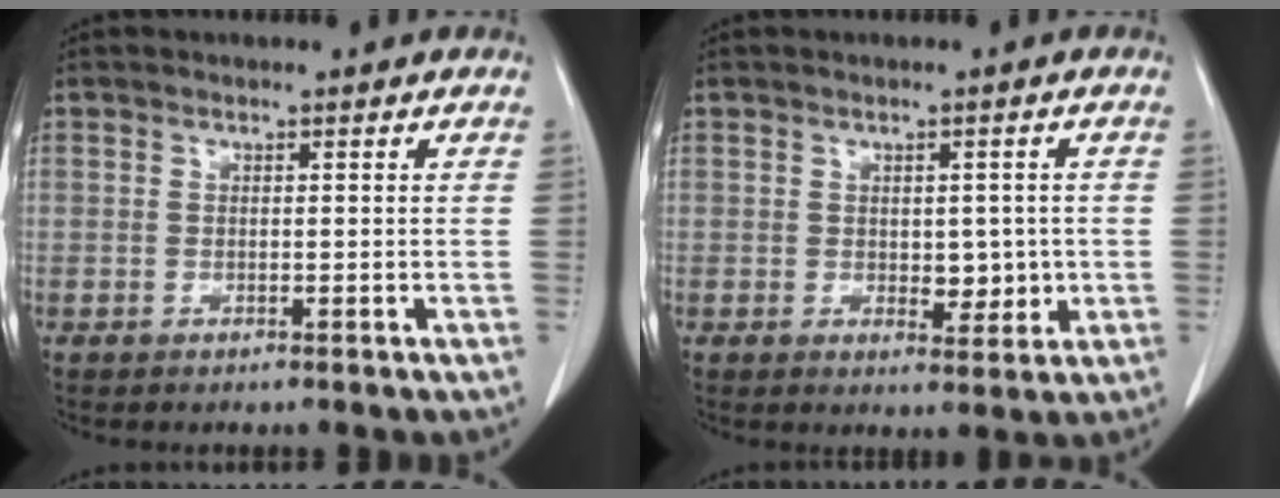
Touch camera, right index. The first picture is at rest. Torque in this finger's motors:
{"motor_torque": [0.06, 0.14, 0.03, 0.03]}